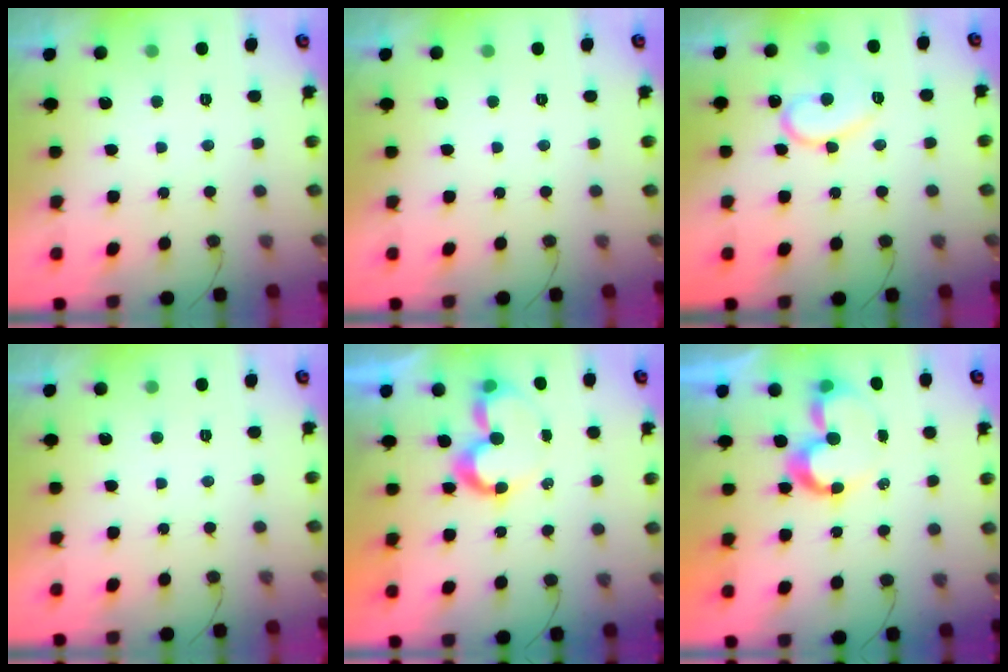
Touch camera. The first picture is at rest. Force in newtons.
{"total": 0.0}
{"total": 12.6, "press": 12.6, "slide": 0.9}
{"total": 1.7, "press": 1.7, "slide": 0.1}
{"total": 8.3, "press": 8.3, "slide": 0.7}
{"total": 8.7, "press": 8.7, "slide": 0.7}